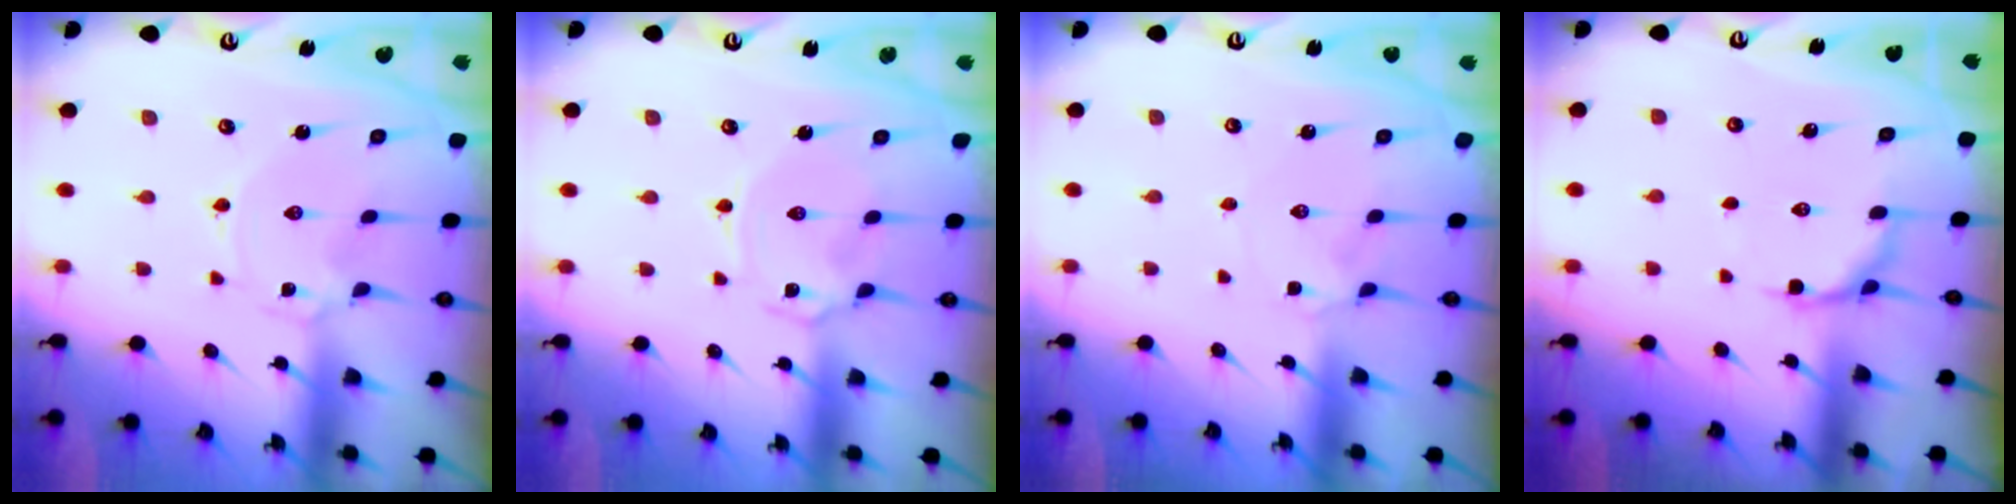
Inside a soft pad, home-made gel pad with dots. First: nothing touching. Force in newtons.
{"total": 1.1, "press": 1.0, "slide": 0.3}
{"total": 1.8, "press": 1.8, "slide": 0.3}
{"total": 5.6, "press": 4.9, "slide": 2.7}